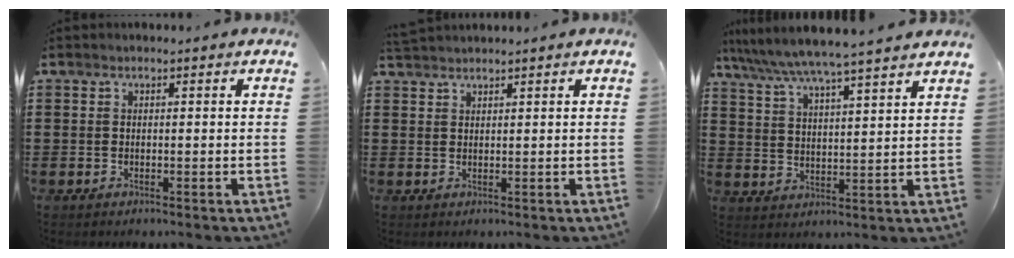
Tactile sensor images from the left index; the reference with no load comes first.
{"total": 1.4, "force": [1.4, 0.1, 0.0], "torque": [-0.005, 0.001, 0.029]}
{"total": 5.9, "force": [5.4, -0.6, 2.3], "torque": [-0.068, -0.036, 0.089]}